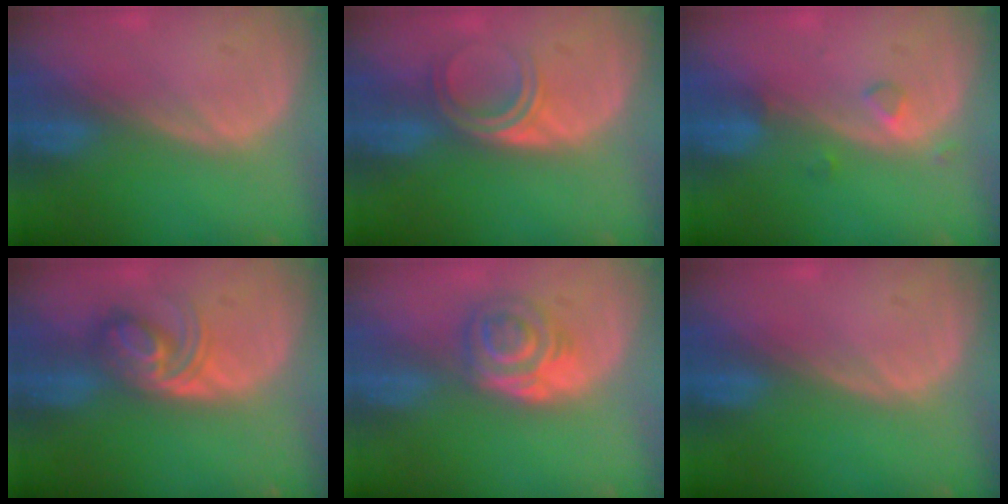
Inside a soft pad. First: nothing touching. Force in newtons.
{"total": 4.8, "press": 3.9, "slide": 2.8}
{"total": 1.8, "press": 1.8, "slide": 0.1}
{"total": 5.6, "press": 5.4, "slide": 1.1}
{"total": 6.5, "press": 5.4, "slide": 3.7}
{"total": 0.0}